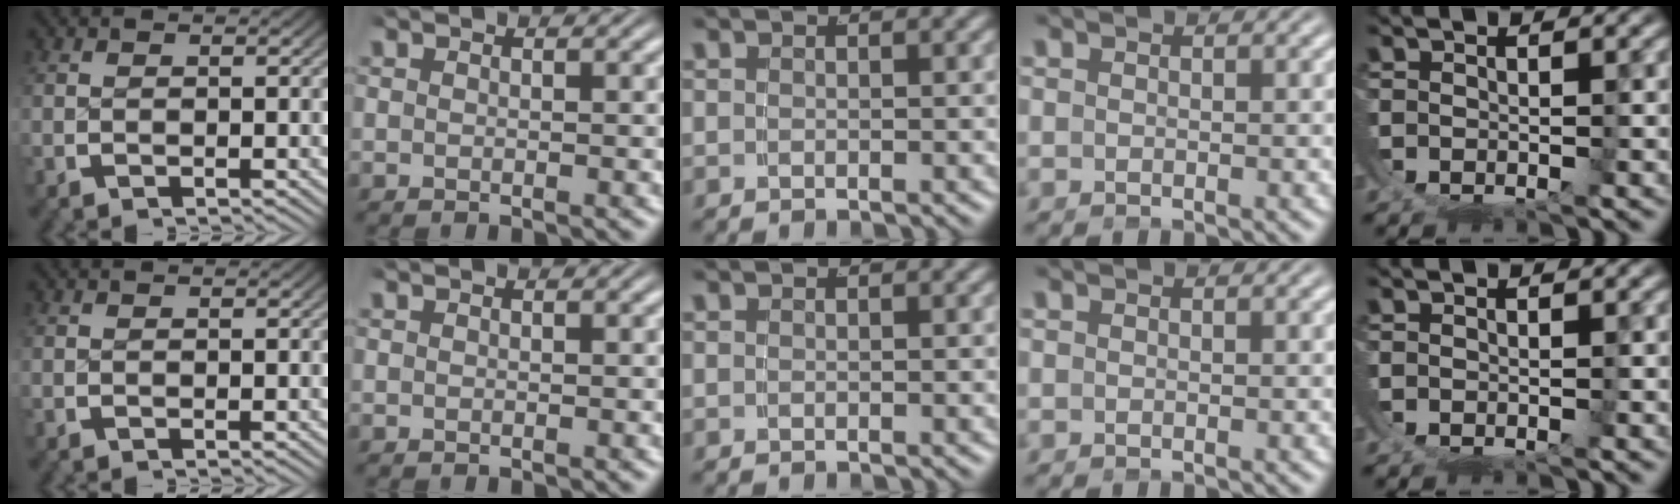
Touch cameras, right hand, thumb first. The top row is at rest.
{}